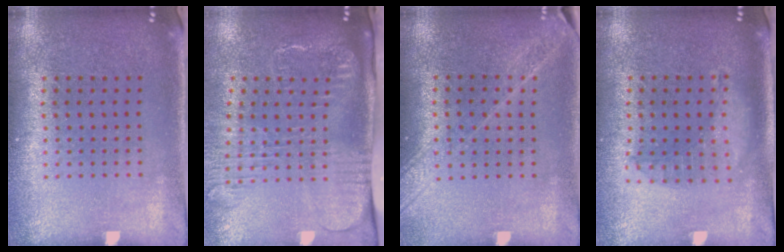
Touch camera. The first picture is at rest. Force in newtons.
{"total": 2.6, "press": 2.0, "slide": 1.7}
{"total": 1.6, "press": 1.5, "slide": 0.7}
{"total": 1.2, "press": 1.2, "slide": 0.3}